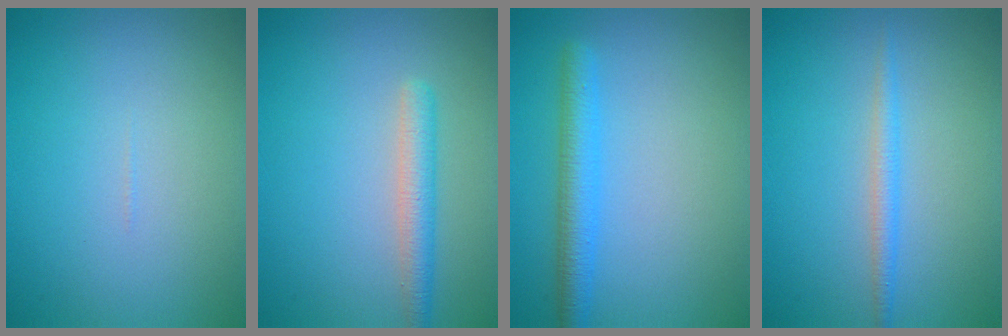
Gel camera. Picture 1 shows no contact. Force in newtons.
{"total": 2.6, "press": 2.6, "slide": 0.1}
{"total": 3.2, "press": 3.2, "slide": 0.1}
{"total": 1.7, "press": 1.7, "slide": 0.0}